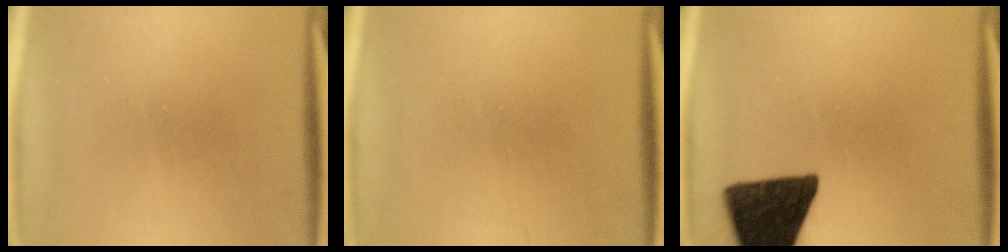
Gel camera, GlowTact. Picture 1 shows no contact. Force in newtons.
{"total": 1.1}
{"total": 15.7}